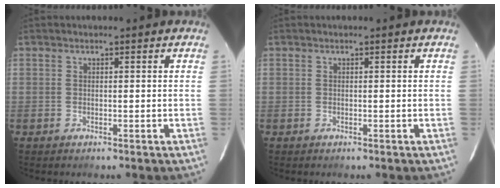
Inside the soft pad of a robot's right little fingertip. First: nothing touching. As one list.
[{"total": 0.0}]